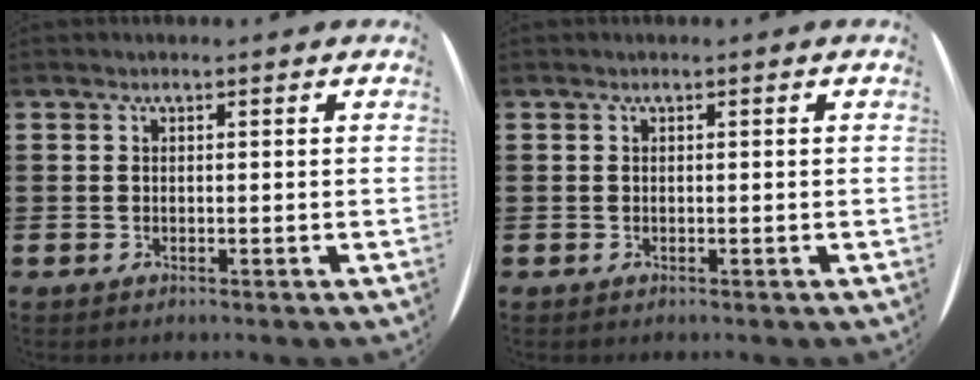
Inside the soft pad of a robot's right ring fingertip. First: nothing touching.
{"total": 0.0}